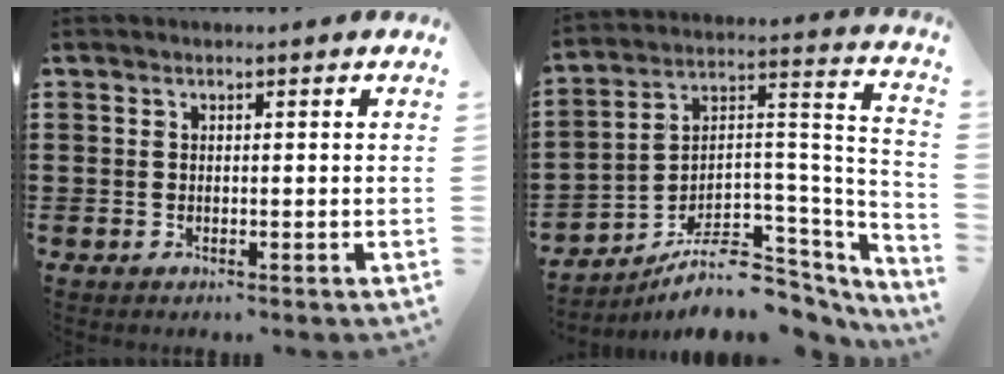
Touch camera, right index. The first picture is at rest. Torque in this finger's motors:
{"motor_torque": [-0.26, -0.11, -1.05, -0.21]}